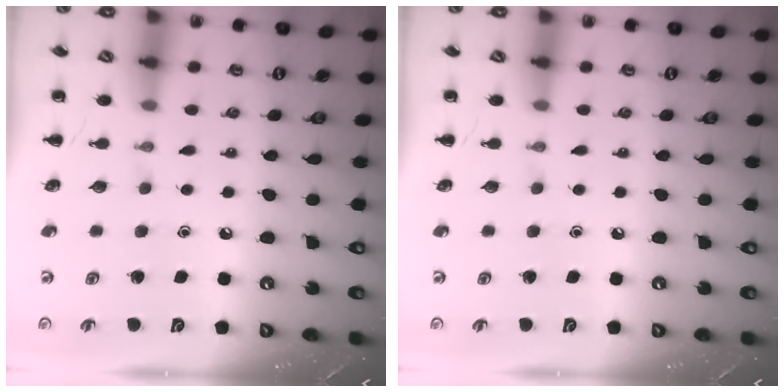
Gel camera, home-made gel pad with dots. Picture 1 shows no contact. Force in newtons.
{"total": 0.0}